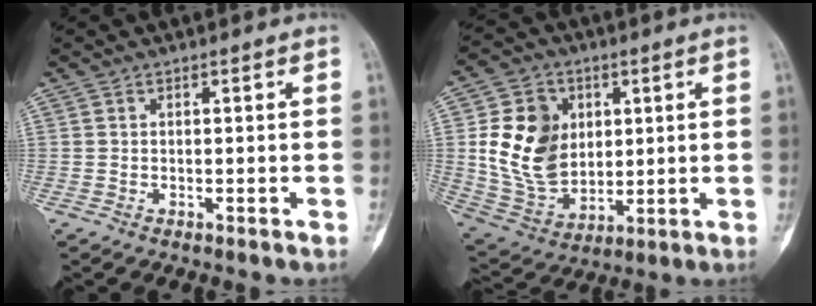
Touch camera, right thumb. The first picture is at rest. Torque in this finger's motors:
{"motor_torque": [1.53, 2.27, 1.26, 0.26, 0.12]}